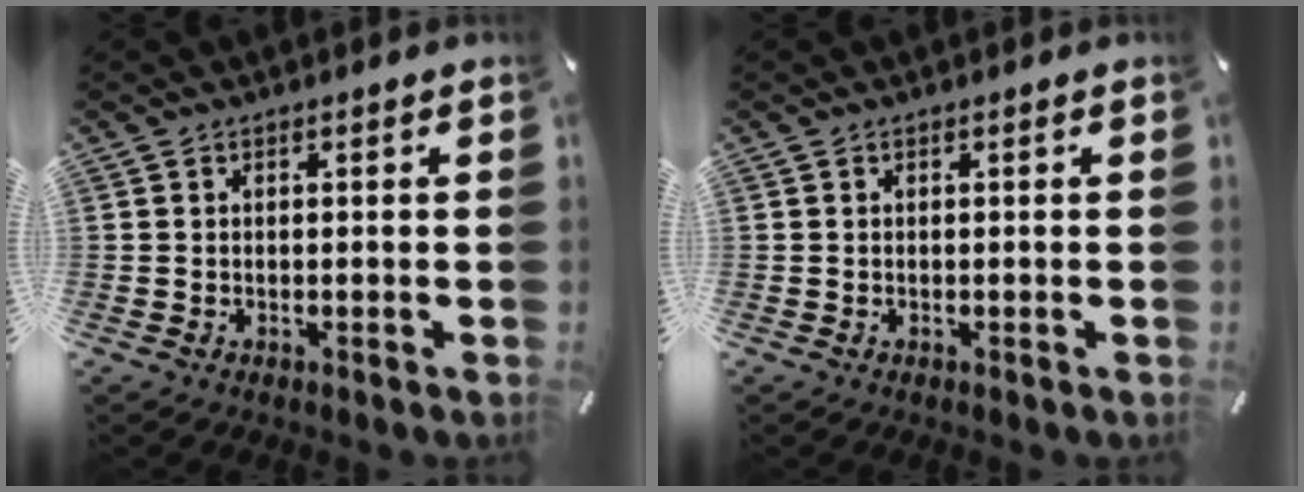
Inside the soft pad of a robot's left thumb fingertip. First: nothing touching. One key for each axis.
{"total": 0.0}